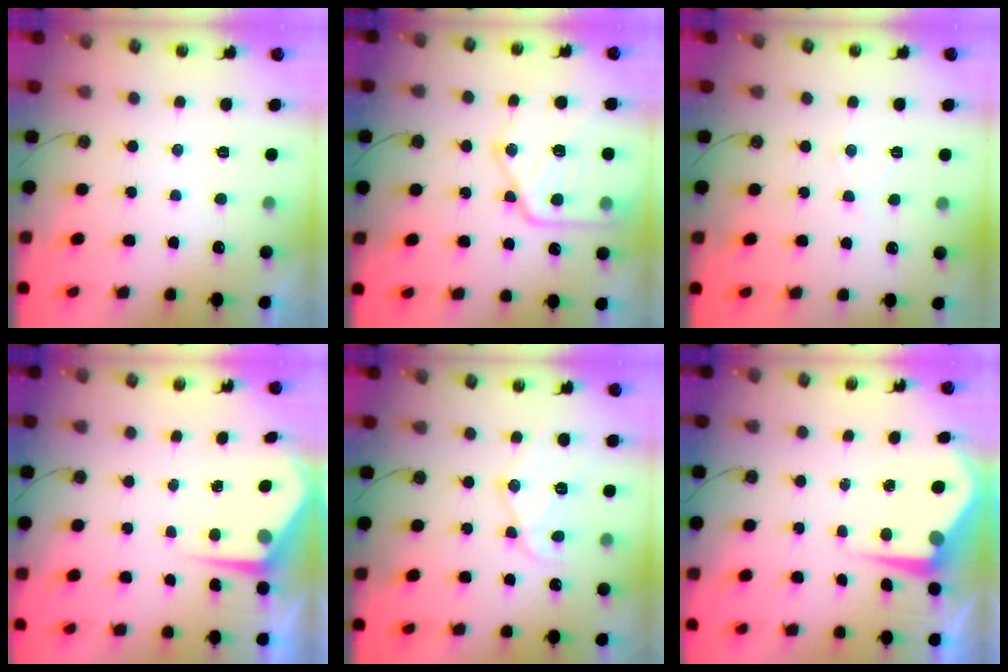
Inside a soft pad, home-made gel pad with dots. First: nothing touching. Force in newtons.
{"total": 17.2, "press": 17.1, "slide": 1.6}
{"total": 4.1, "press": 4.0, "slide": 0.6}
{"total": 4.8, "press": 4.8, "slide": 0.4}
{"total": 12.0, "press": 11.9, "slide": 0.7}
{"total": 6.8, "press": 6.8, "slide": 0.5}